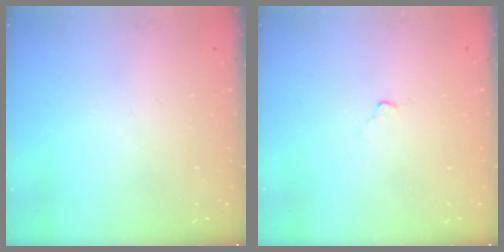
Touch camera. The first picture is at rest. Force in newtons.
{"total": 3.4, "press": 3.4, "slide": 0.4}